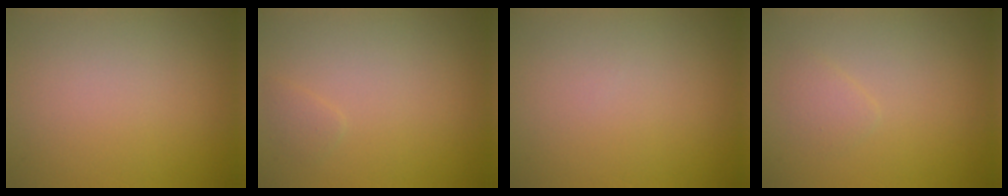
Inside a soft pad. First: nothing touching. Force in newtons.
{"total": 0.8, "press": 0.8, "slide": 0.1}
{"total": 0.0}
{"total": 1.1, "press": 1.1, "slide": 0.1}